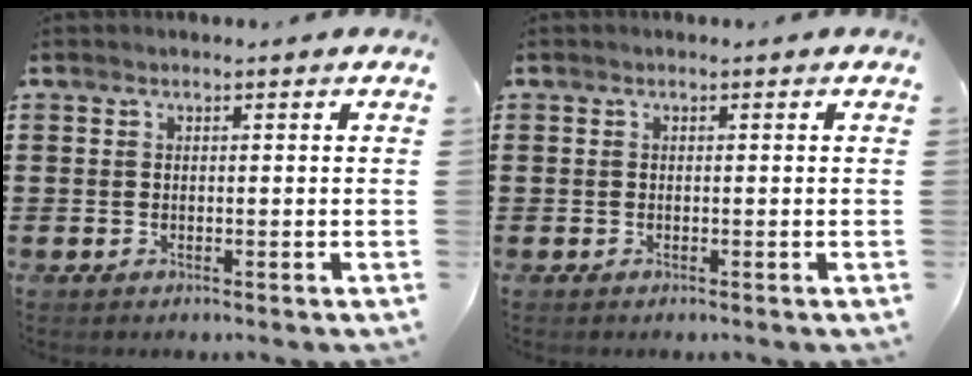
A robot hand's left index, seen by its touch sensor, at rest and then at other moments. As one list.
[{"total": 0.0}]